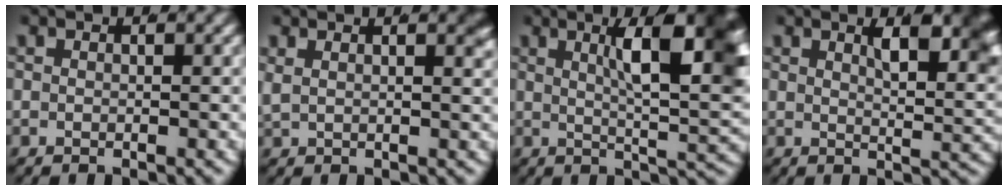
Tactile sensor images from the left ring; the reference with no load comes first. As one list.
[{"total": 2.8, "force": [1.3, 0.8, 2.3], "torque": [-0.028, 0.002, 0.028]}, {"total": 11.6, "force": [2.5, 3.8, 10.7], "torque": [-0.112, 0.002, 0.042]}, {"total": 6.8, "force": [2.7, 2.0, 5.9], "torque": [-0.059, -0.004, 0.042]}]